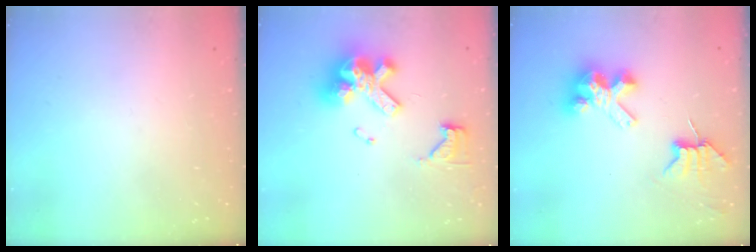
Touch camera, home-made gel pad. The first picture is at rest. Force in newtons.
{"total": 14.8, "press": 14.7, "slide": 1.8}
{"total": 8.4, "press": 8.4, "slide": 0.6}